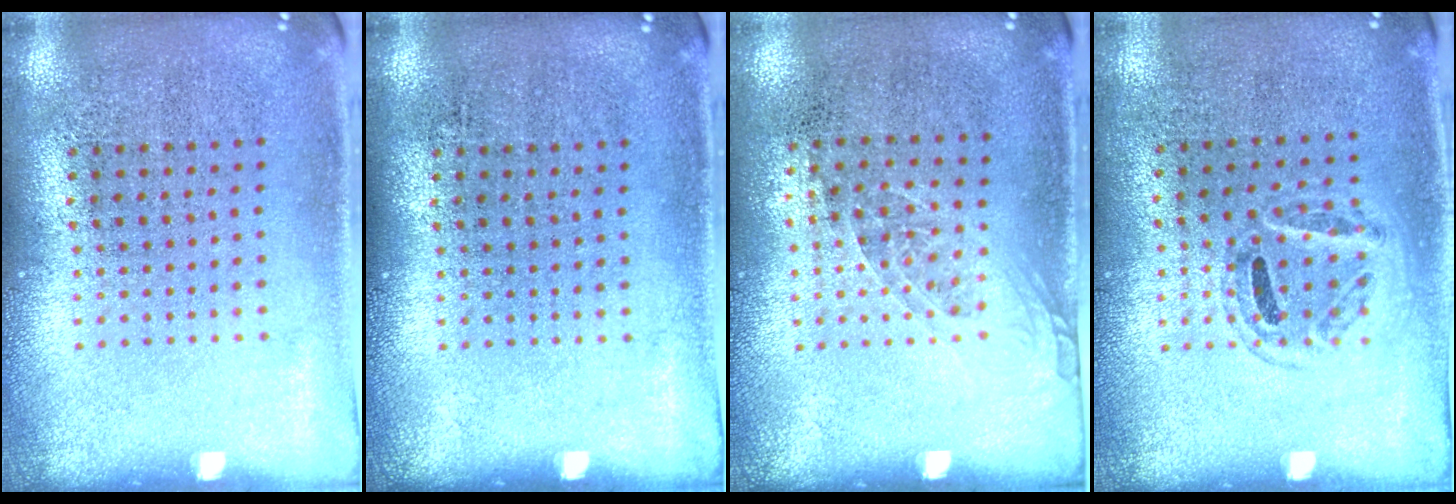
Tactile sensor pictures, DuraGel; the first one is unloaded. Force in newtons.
{"total": 0.0}
{"total": 1.0, "press": 0.7, "slide": 0.7}
{"total": 0.9, "press": 0.8, "slide": 0.5}